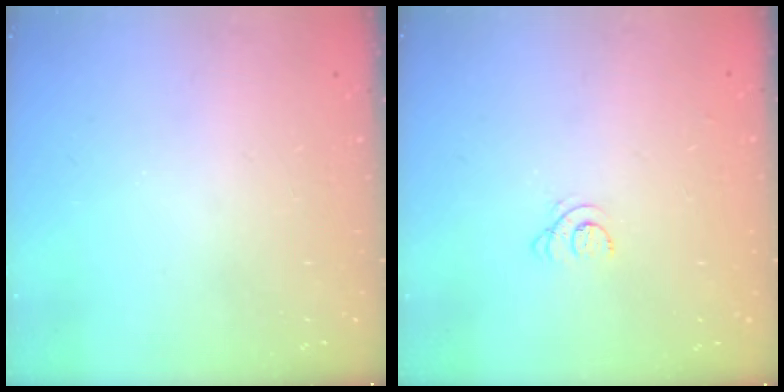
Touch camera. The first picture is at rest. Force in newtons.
{"total": 3.9, "press": 3.8, "slide": 0.5}